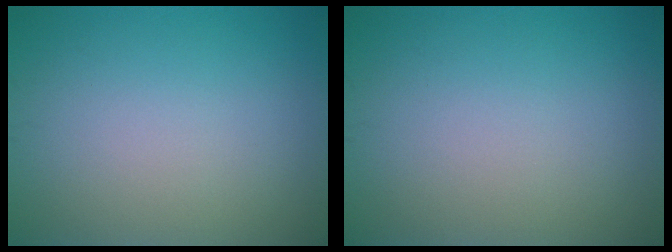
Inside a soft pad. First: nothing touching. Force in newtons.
{"total": 0.0}